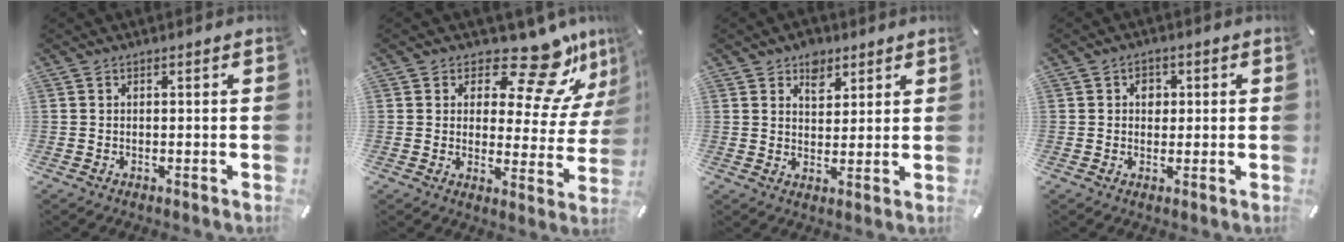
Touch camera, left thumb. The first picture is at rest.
{"total": 15.2, "force": [11.5, 5.3, 8.4], "torque": [-0.106, -0.098, 0.189]}
{"total": 5.2, "force": [3.4, 3.6, 1.8], "torque": [-0.006, -0.016, 0.055]}
{"total": 3.2, "force": [0.3, 2.6, 1.8], "torque": [-0.013, 0.000, -0.003]}